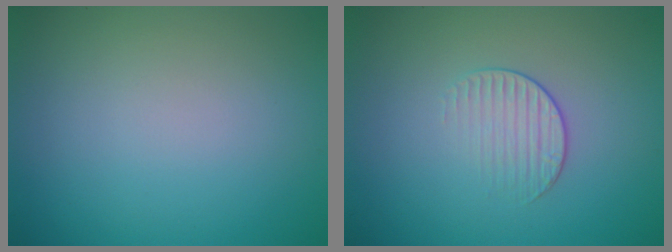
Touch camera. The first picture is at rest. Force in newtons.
{"total": 1.7, "press": 1.0, "slide": 1.4}